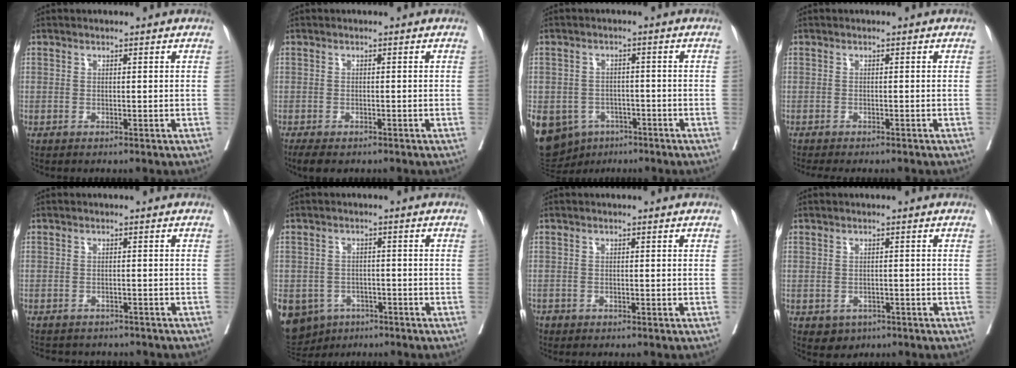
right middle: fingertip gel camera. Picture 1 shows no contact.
{"total": 3.8, "force": [-2.9, 1.5, 2.0], "torque": [-0.031, -0.009, -0.040]}
{"total": 17.0, "force": [-8.1, 13.3, 6.7], "torque": [-0.192, 0.002, -0.106]}
{"total": 5.2, "force": [-4.6, 1.1, 2.2], "torque": [-0.018, -0.005, -0.064]}
{"total": 9.2, "force": [-8.2, 3.3, 2.6], "torque": [-0.045, 0.001, -0.094]}
{"total": 12.7, "force": [-7.0, 9.8, 4.1], "torque": [-0.118, -0.003, -0.093]}
{"total": 1.4, "force": [-1.1, 0.8, 0.2], "torque": [-0.007, 0.000, -0.020]}
{"total": 2.7, "force": [-1.4, 2.2, 0.7], "torque": [-0.007, 0.005, -0.013]}